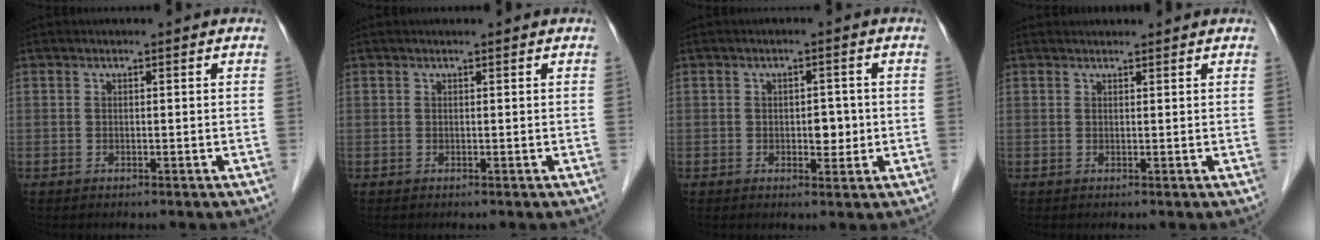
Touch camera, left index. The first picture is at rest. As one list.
[{"total": 0.9, "force": [0.9, 0.0, 0.2], "torque": [-0.008, 0.008, 0.010]}, {"total": 2.8, "force": [-0.2, 1.6, 2.2], "torque": [-0.027, 0.002, 0.000]}, {"total": 3.0, "force": [3.0, 0.3, 0.4], "torque": [-0.010, 0.025, 0.038]}]